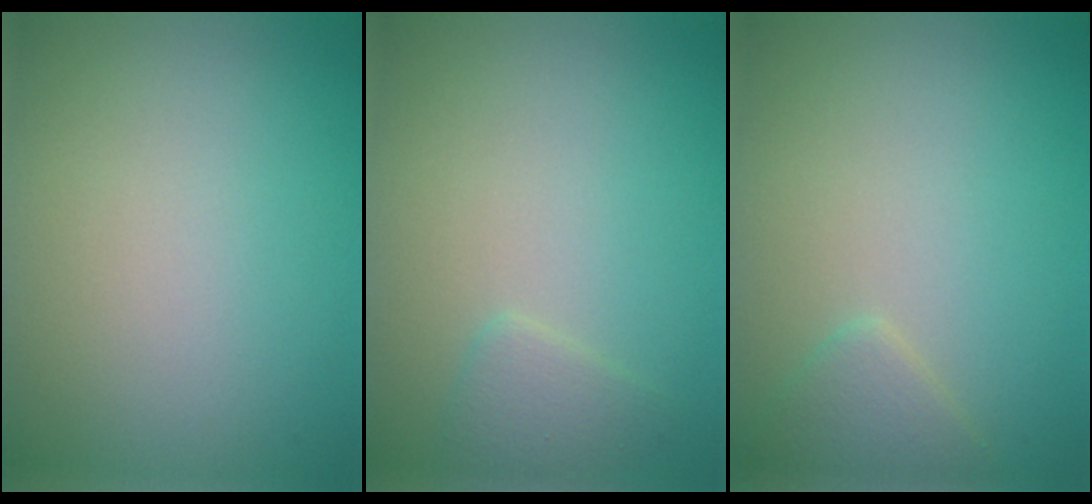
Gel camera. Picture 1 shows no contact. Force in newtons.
{"total": 1.5, "press": 1.5, "slide": 0.1}
{"total": 1.8, "press": 1.8, "slide": 0.1}